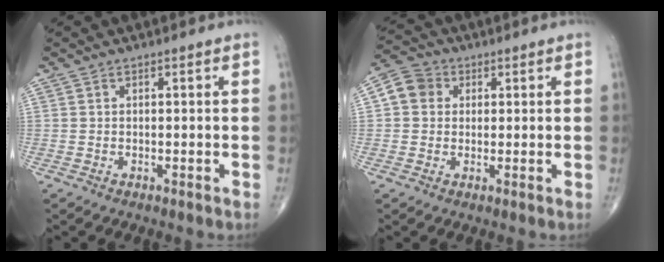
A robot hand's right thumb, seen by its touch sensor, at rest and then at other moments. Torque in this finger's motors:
{"motor_torque": [0.02, 0.02, 0.06, 0.03, 0.10]}